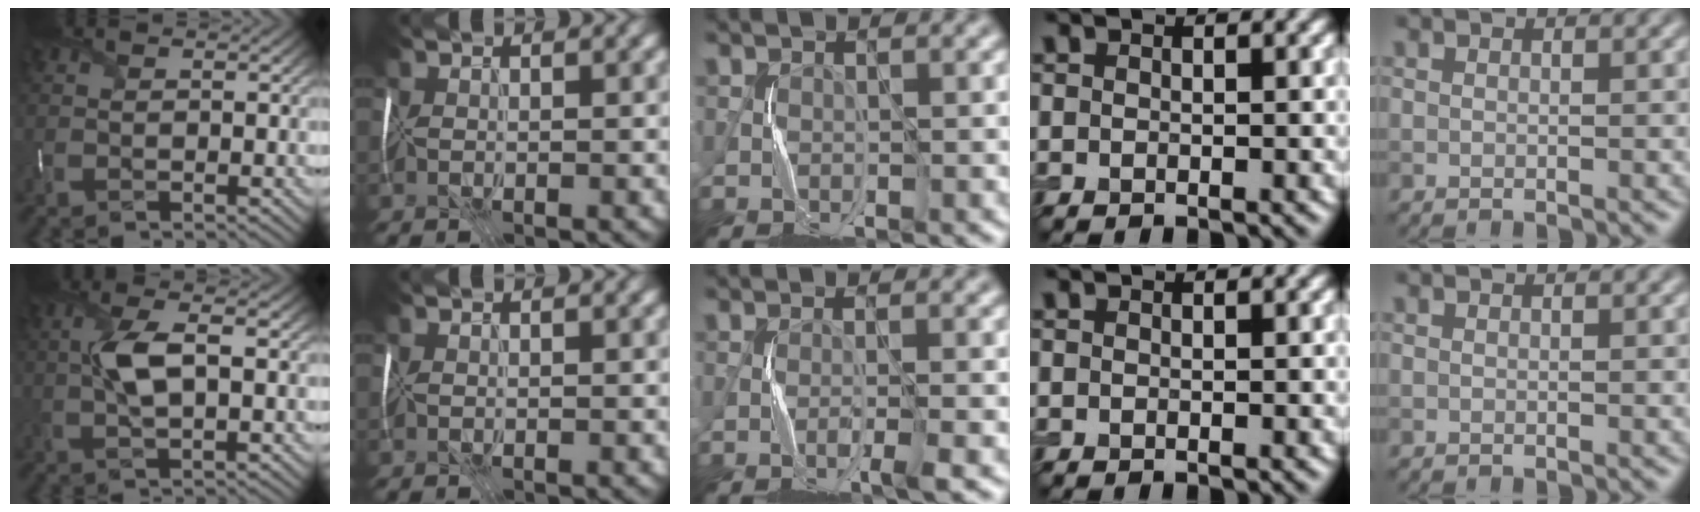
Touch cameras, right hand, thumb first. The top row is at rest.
{"thumb": {"total": 6.0, "force": [0.6, 2.1, 5.6], "torque": [-0.129, 0.006, 0.010]}, "middle": {"total": 1.9, "force": [-0.8, 0.1, 1.8], "torque": [-0.027, 0.009, -0.020]}}